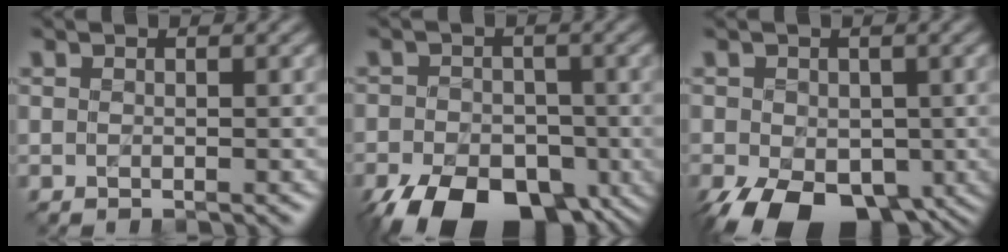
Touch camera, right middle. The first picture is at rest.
{"total": 11.5, "force": [-6.8, 6.7, 6.6], "torque": [-0.101, -0.039, -0.111]}
{"total": 10.1, "force": [-4.6, 6.2, 6.6], "torque": [-0.115, -0.040, -0.070]}